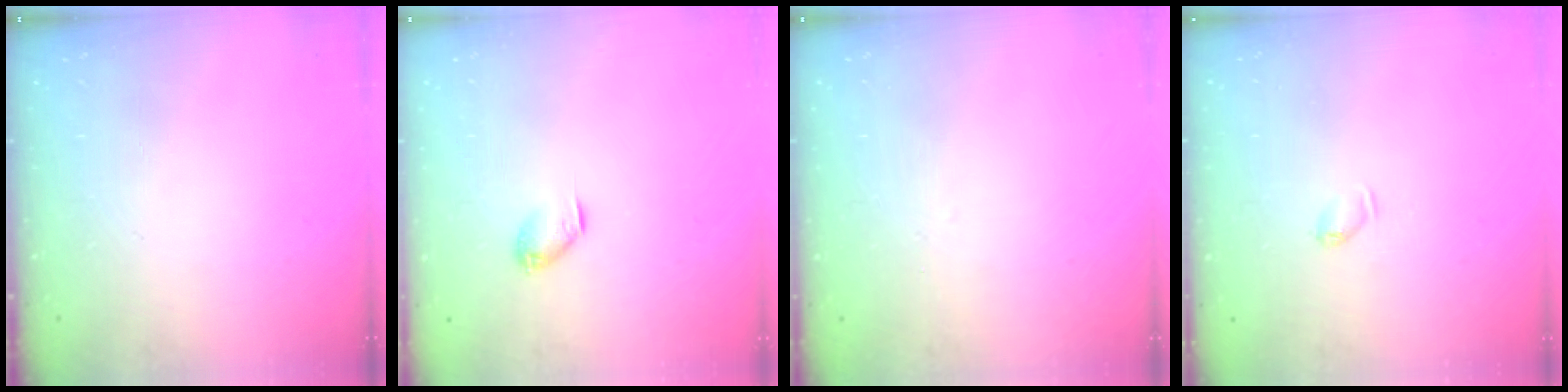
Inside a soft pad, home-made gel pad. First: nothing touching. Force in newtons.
{"total": 5.9, "press": 5.9, "slide": 0.7}
{"total": 1.6, "press": 1.6, "slide": 0.3}
{"total": 4.4, "press": 4.4, "slide": 0.8}